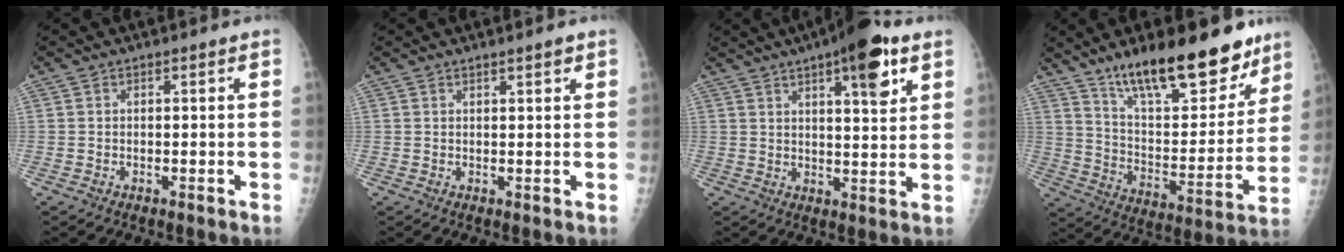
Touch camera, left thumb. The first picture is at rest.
{"total": 1.4, "force": [1.1, 0.3, 0.8], "torque": [-0.010, -0.006, 0.016]}
{"total": 12.1, "force": [6.3, 3.4, 9.7], "torque": [-0.118, -0.024, 0.085]}
{"total": 23.6, "force": [16.8, 7.9, 14.6], "torque": [-0.178, -0.088, 0.272]}